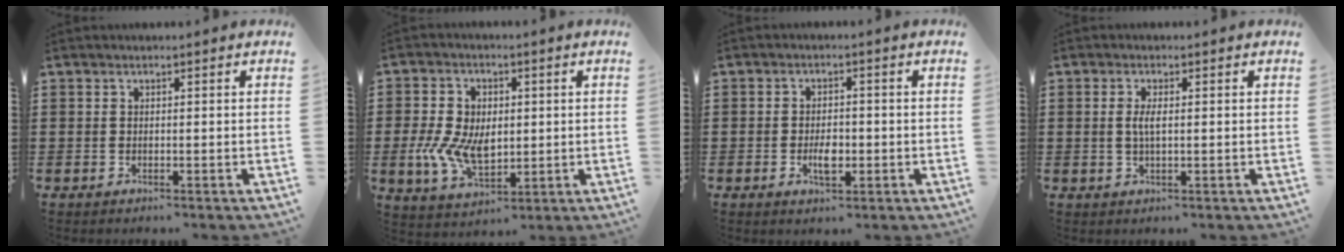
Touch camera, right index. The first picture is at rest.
{"total": 8.4, "force": [-0.6, 5.7, 6.2], "torque": [-0.143, 0.010, -0.010]}
{"total": 3.3, "force": [-0.8, 1.5, 2.8], "torque": [-0.058, 0.002, -0.016]}
{"total": 2.4, "force": [0.1, 0.5, 2.4], "torque": [-0.046, -0.003, 0.000]}